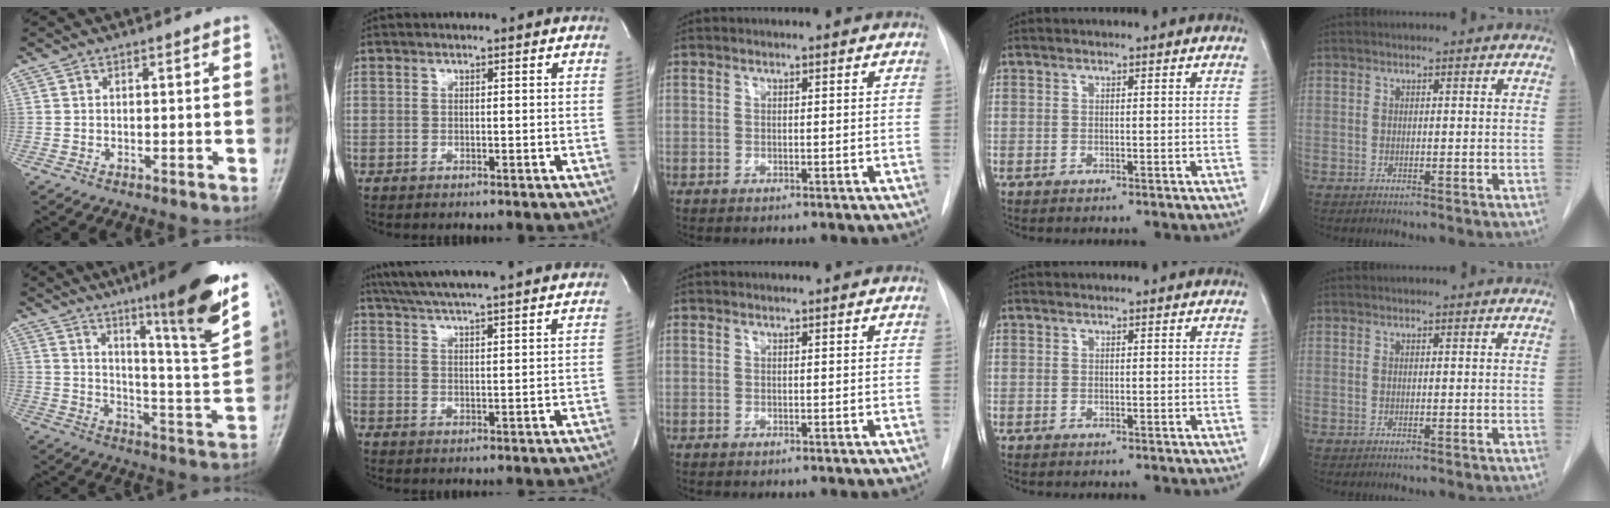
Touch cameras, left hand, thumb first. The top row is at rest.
{"thumb": {"total": 19.0, "force": [11.9, 1.5, 14.8], "torque": [-0.191, -0.067, 0.183]}, "index": {"total": 23.3, "force": [20.9, 1.0, 10.2], "torque": [-0.175, 0.008, 0.282]}}